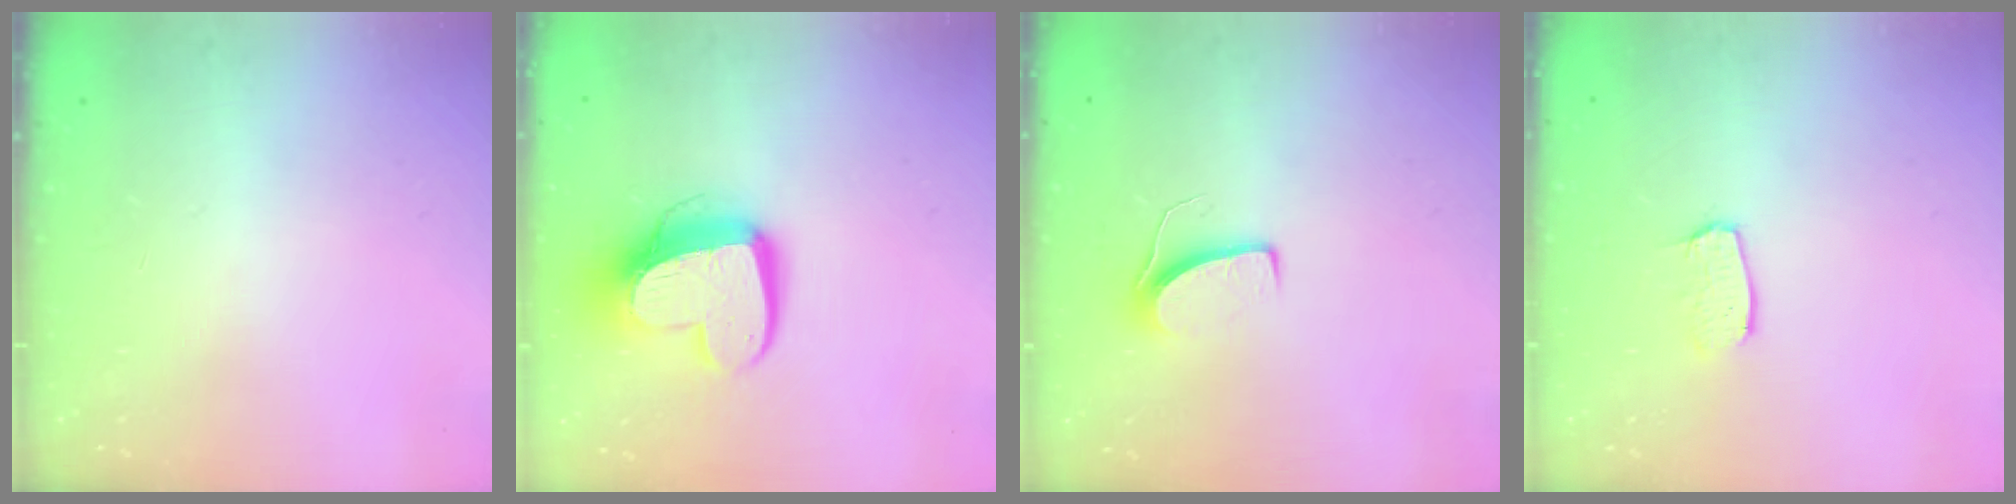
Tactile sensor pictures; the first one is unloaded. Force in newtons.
{"total": 14.1, "press": 14.0, "slide": 1.2}
{"total": 6.8, "press": 6.7, "slide": 0.5}
{"total": 6.0, "press": 6.0, "slide": 0.3}